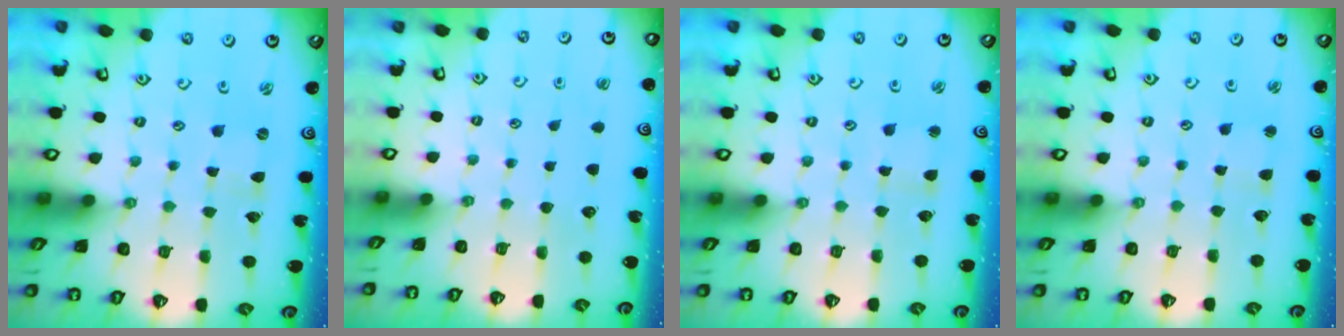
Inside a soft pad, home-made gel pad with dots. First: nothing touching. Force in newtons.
{"total": 0.0}
{"total": 2.8, "press": 2.8, "slide": 0.2}
{"total": 2.1, "press": 2.1, "slide": 0.2}